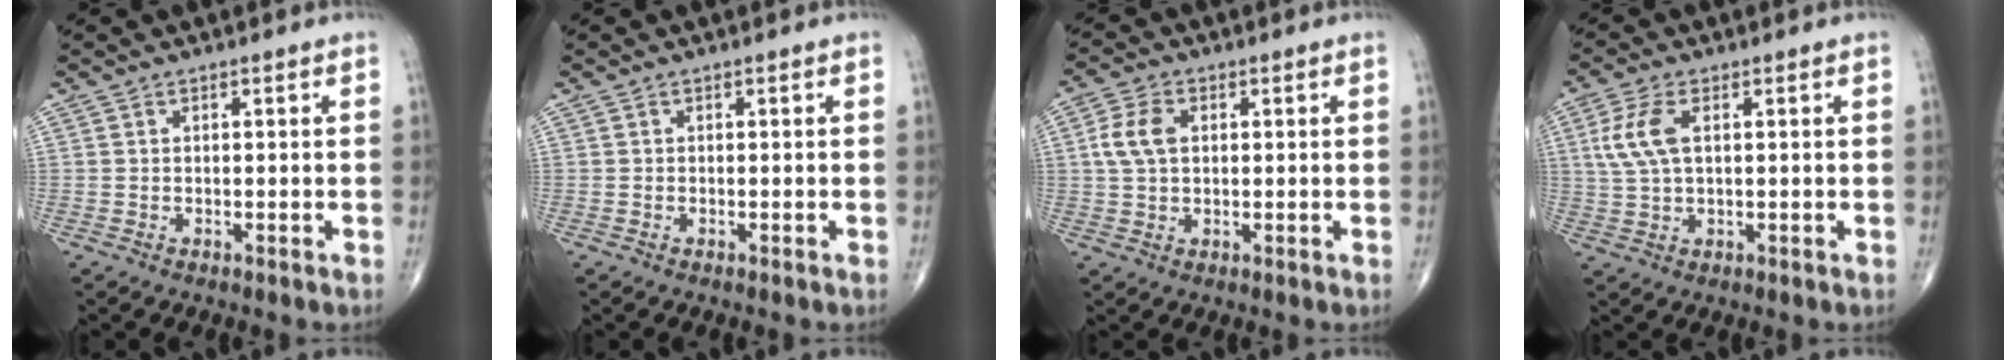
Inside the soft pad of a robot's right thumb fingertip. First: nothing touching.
{"total": 0.0}
{"total": 5.8, "force": [1.1, 3.8, 4.3], "torque": [-0.091, 0.008, 0.018]}
{"total": 6.9, "force": [1.6, 3.4, 5.8], "torque": [-0.140, 0.008, 0.033]}